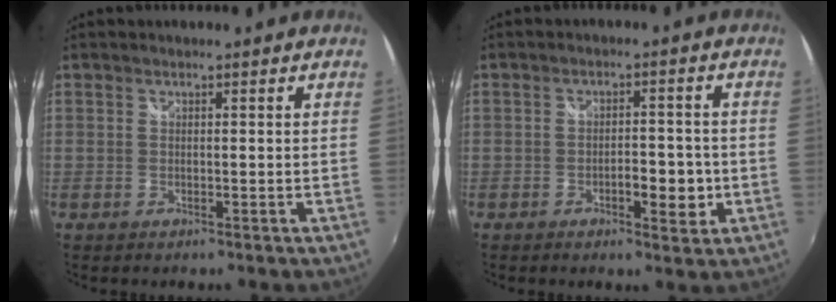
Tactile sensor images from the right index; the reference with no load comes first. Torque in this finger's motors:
{"motor_torque": [0.15, 0.14, 0.15, 0.02]}